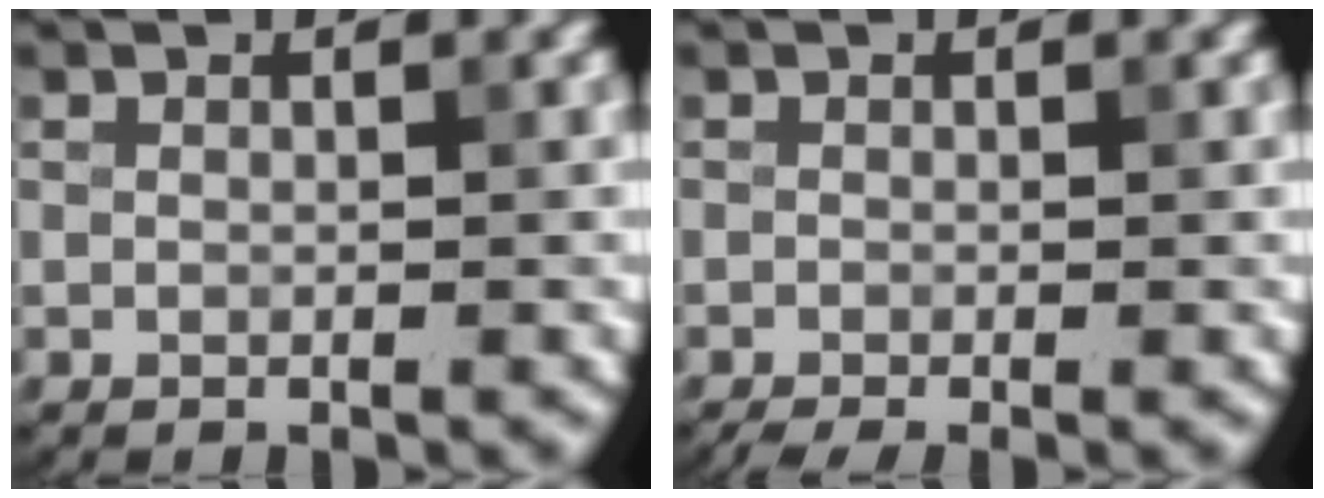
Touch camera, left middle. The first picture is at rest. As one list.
[{"total": 1.9, "force": [-1.3, 0.4, 1.4], "torque": [-0.023, -0.008, -0.025]}]